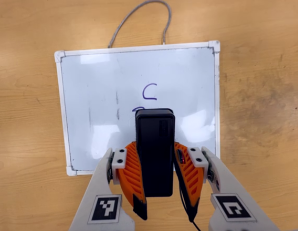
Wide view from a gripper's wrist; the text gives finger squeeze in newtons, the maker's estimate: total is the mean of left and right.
{"total": 8.7, "left": 7.3, "right": 10.2}